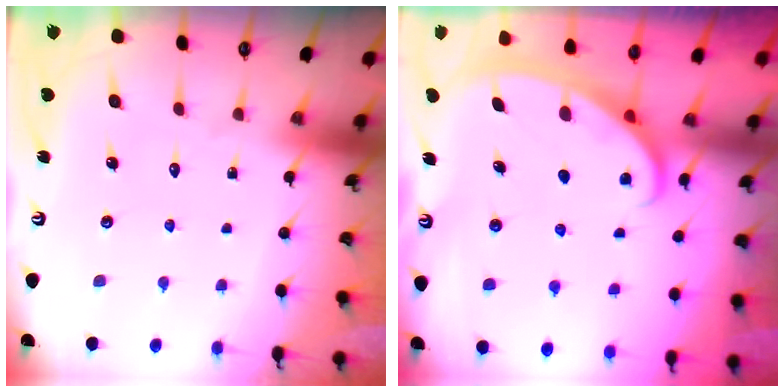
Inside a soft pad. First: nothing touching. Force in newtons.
{"total": 2.9, "press": 2.9, "slide": 0.3}